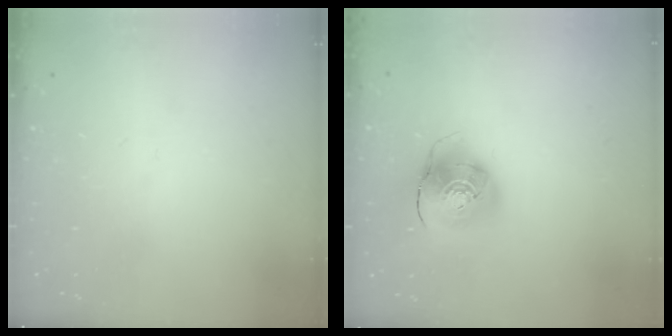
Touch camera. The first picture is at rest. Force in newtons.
{"total": 10.4, "press": 10.3, "slide": 1.4}